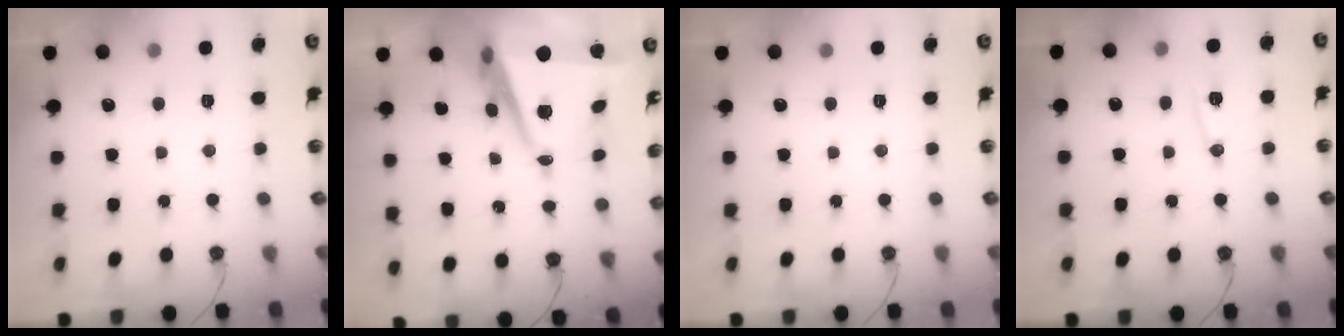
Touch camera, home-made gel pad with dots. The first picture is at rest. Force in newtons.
{"total": 11.4, "press": 10.6, "slide": 4.1}
{"total": 0.0}
{"total": 9.5, "press": 9.5, "slide": 0.7}